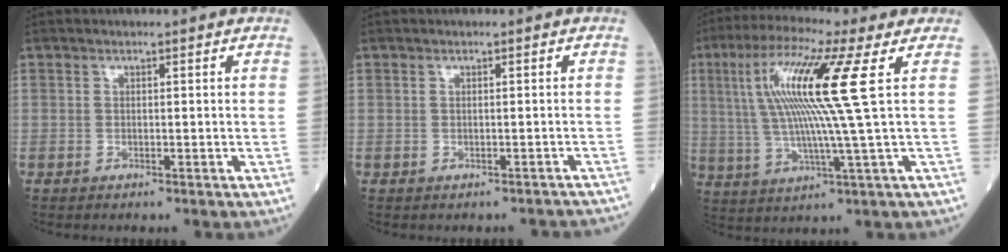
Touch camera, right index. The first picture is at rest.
{"total": 2.4, "force": [-2.0, 1.0, 0.9], "torque": [-0.009, 0.013, -0.016]}
{"total": 14.4, "force": [3.7, -1.2, 13.9], "torque": [-0.279, 0.015, 0.063]}